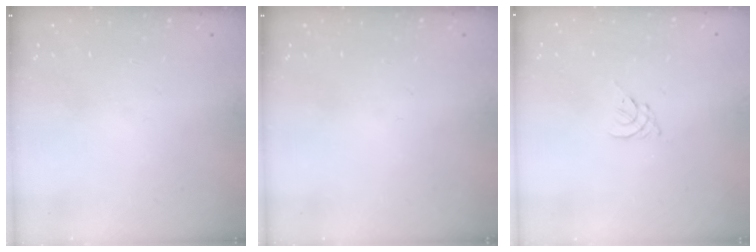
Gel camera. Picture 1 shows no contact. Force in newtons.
{"total": 0.0}
{"total": 1.8, "press": 1.7, "slide": 0.5}